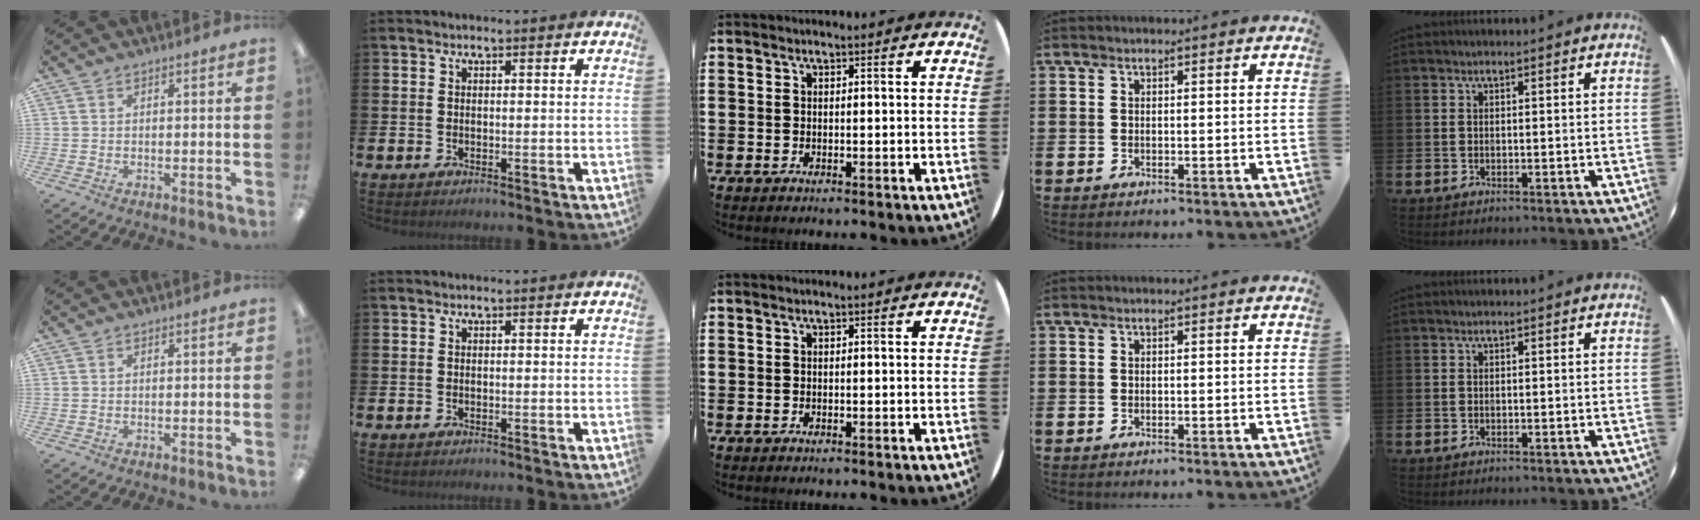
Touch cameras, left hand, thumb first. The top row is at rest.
{}